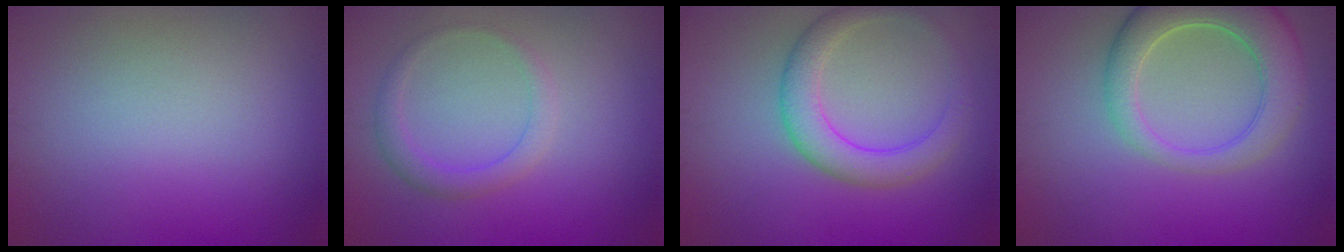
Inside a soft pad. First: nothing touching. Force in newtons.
{"total": 2.2, "press": 2.2, "slide": 0.1}
{"total": 4.3, "press": 4.3, "slide": 0.3}
{"total": 6.7, "press": 6.7, "slide": 0.5}